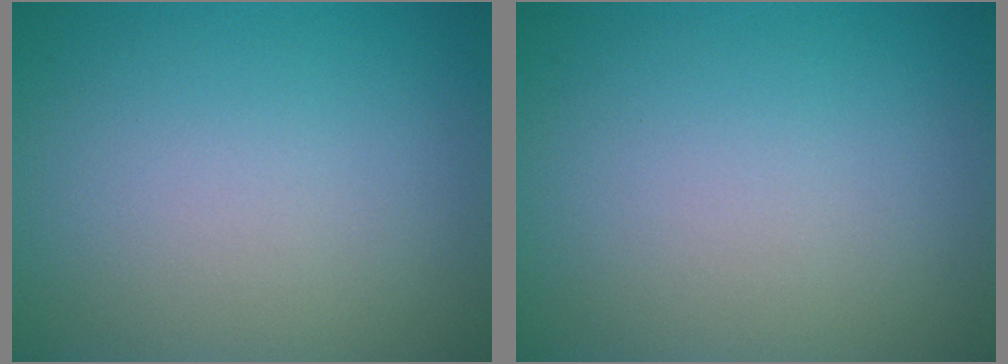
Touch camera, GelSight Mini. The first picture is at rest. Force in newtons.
{"total": 0.0}